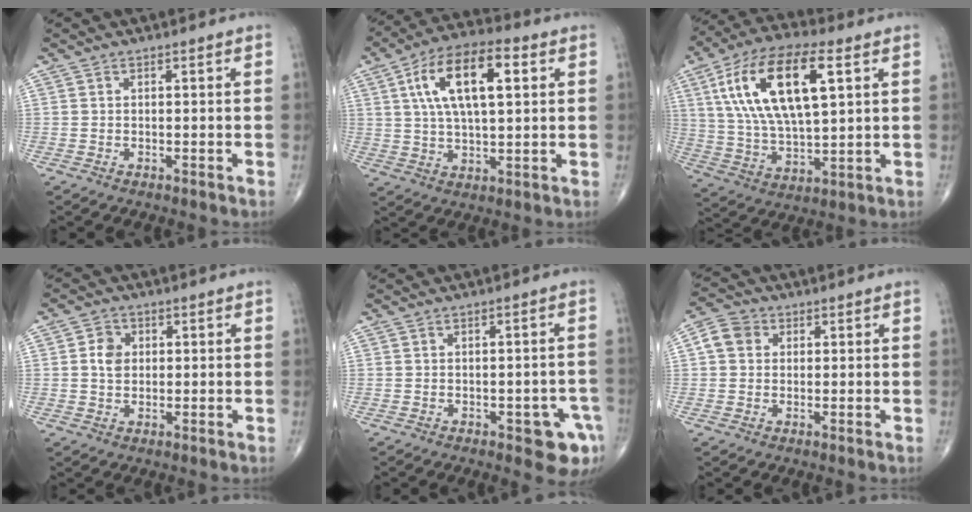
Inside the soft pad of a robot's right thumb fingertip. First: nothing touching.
{"total": 13.9, "force": [4.0, 5.9, 11.9], "torque": [-0.203, 0.010, 0.065]}
{"total": 20.6, "force": [6.6, 8.3, 17.6], "torque": [-0.329, 0.001, 0.118]}
{"total": 3.9, "force": [0.5, 3.2, 2.2], "torque": [-0.029, 0.001, 0.005]}
{"total": 6.8, "force": [-3.0, 2.9, 5.4], "torque": [-0.042, 0.013, -0.030]}
{"total": 4.9, "force": [0.9, 4.2, 2.3], "torque": [-0.033, 0.010, 0.010]}